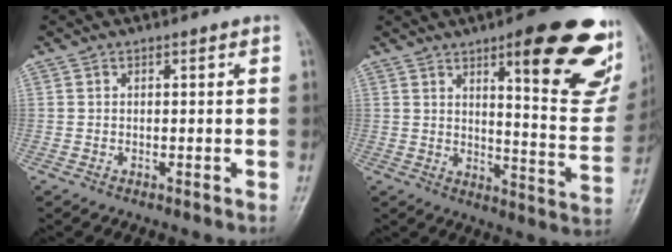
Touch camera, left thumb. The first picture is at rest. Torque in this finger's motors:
{"motor_torque": [0.79, 0.58, 1.45, -1.32, 0.23]}